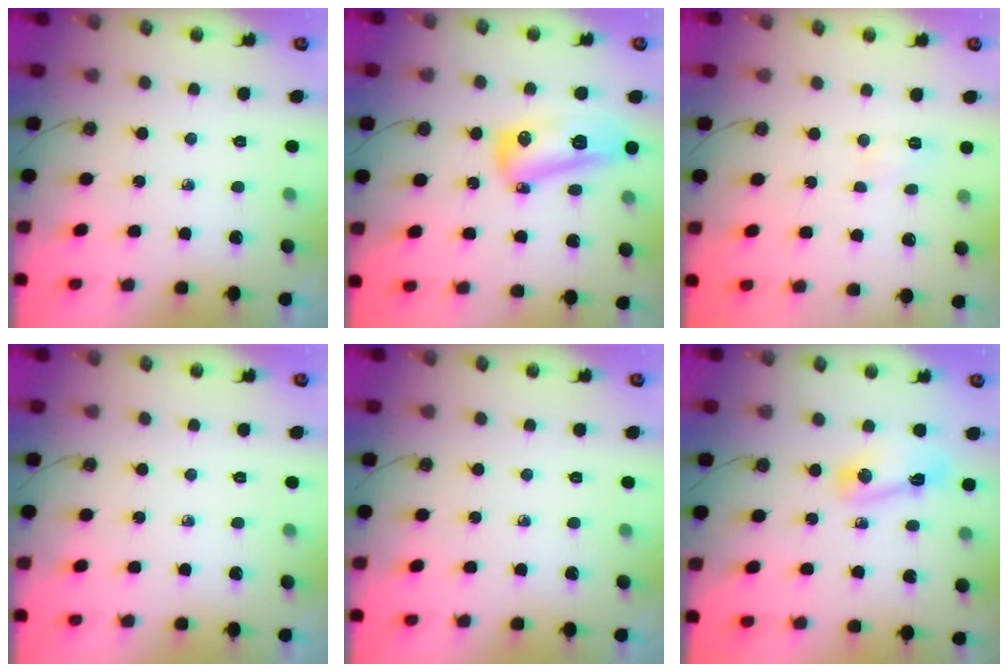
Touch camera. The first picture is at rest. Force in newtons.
{"total": 12.5, "press": 12.5, "slide": 1.0}
{"total": 3.5, "press": 3.5, "slide": 0.4}
{"total": 0.0}
{"total": 0.0}
{"total": 5.4, "press": 5.4, "slide": 0.4}